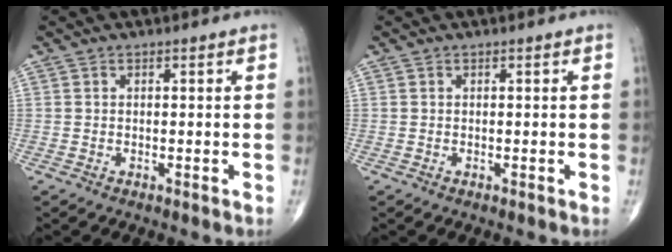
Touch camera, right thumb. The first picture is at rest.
{"total": 0.0}